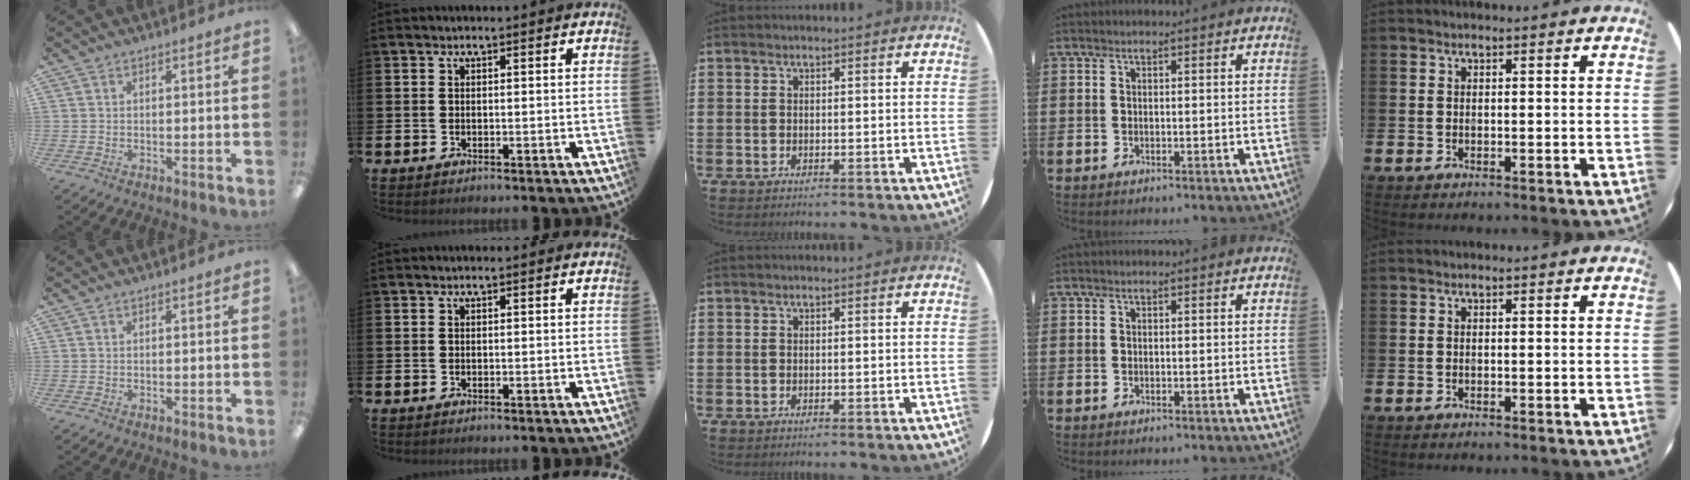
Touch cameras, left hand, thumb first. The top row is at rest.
{}